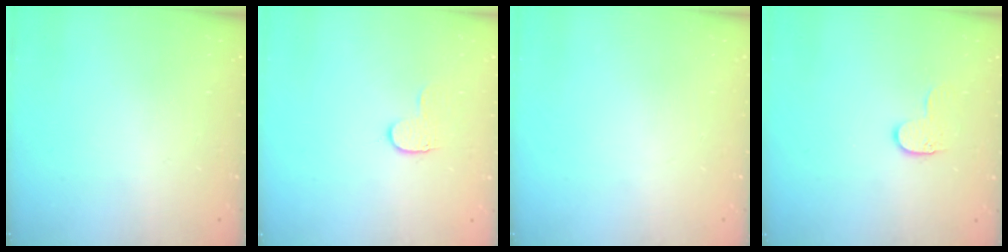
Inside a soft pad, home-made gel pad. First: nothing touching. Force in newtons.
{"total": 5.8, "press": 5.8, "slide": 0.5}
{"total": 0.0}
{"total": 5.6, "press": 5.6, "slide": 0.5}